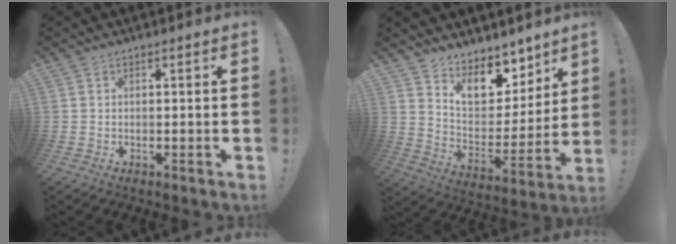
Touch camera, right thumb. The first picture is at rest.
{"total": 11.8, "force": [9.2, 6.2, 4.0], "torque": [-0.067, -0.078, 0.173]}